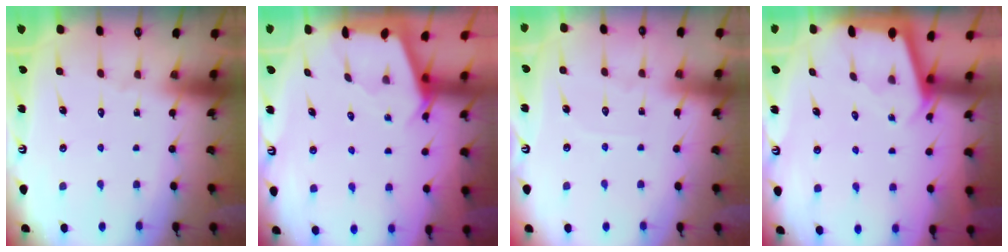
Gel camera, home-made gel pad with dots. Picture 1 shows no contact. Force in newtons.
{"total": 2.4, "press": 2.4, "slide": 0.3}
{"total": 3.9, "press": 3.9, "slide": 0.5}
{"total": 2.1, "press": 2.1, "slide": 0.1}